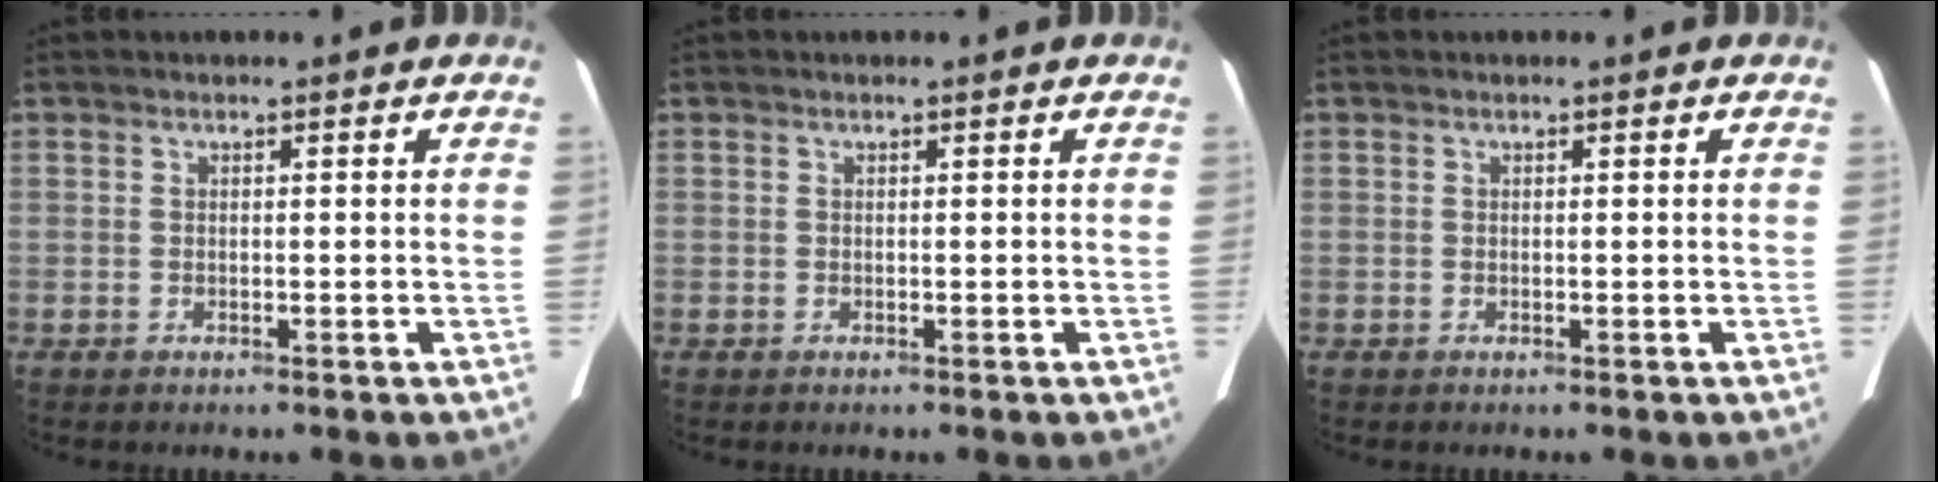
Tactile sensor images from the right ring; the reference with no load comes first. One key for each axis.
{"total": 0.0}
{"total": 0.0}